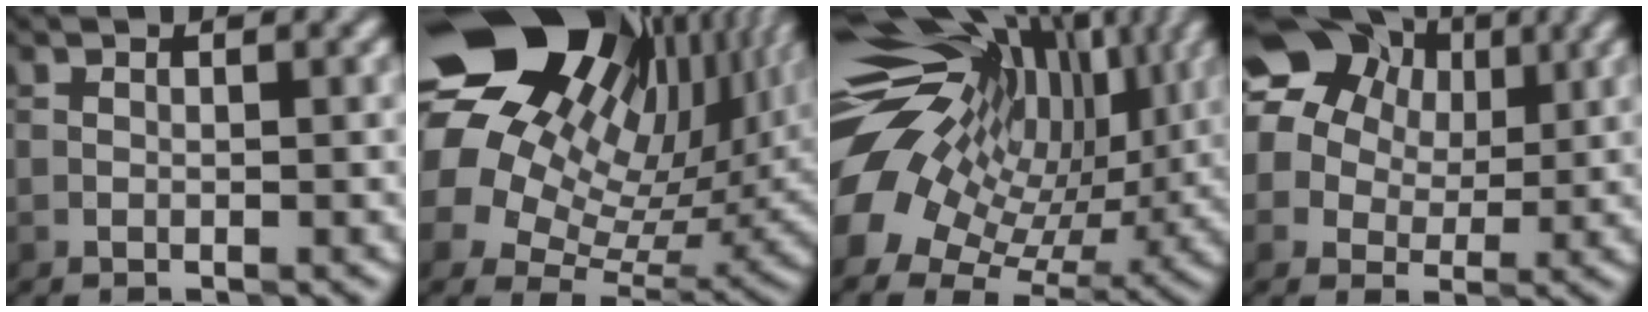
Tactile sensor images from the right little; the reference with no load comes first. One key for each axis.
{"total": 22.5, "fx": 9.7, "fy": 15.6, "fz": 12.9, "tx": -0.288, "ty": 0.052, "tz": 0.164}
{"total": 17.2, "fx": 4.1, "fy": 10.8, "fz": 12.7, "tx": -0.235, "ty": 0.011, "tz": 0.096}
{"total": 16.2, "fx": 7.6, "fy": 12.3, "fz": 7.3, "tx": -0.166, "ty": 0.036, "tz": 0.139}